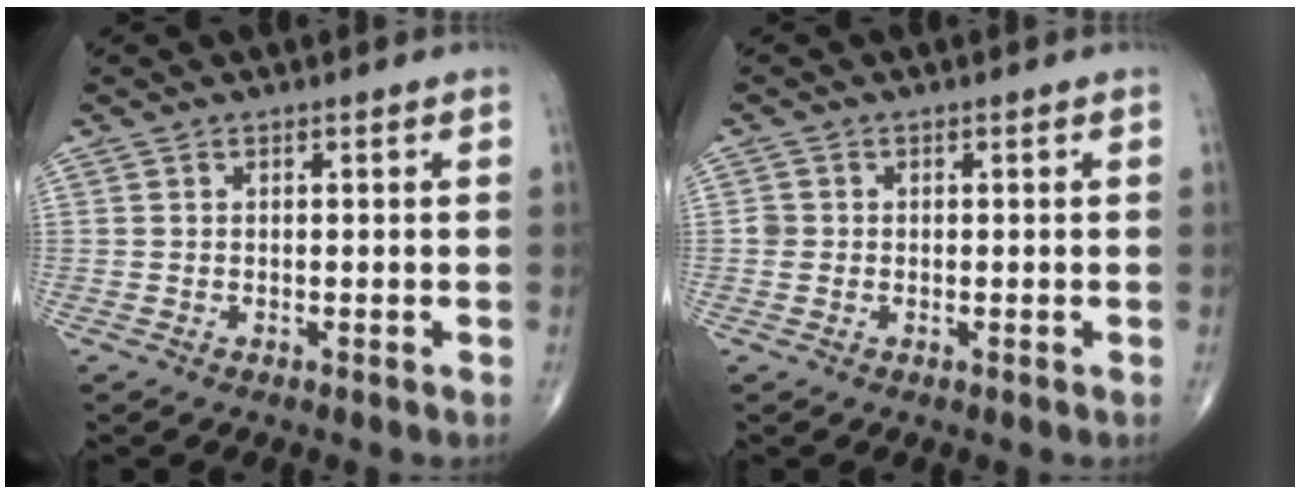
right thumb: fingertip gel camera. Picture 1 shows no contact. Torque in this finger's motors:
{"motor_torque": [0.04, 0.24, 0.15, 0.04, 0.04]}